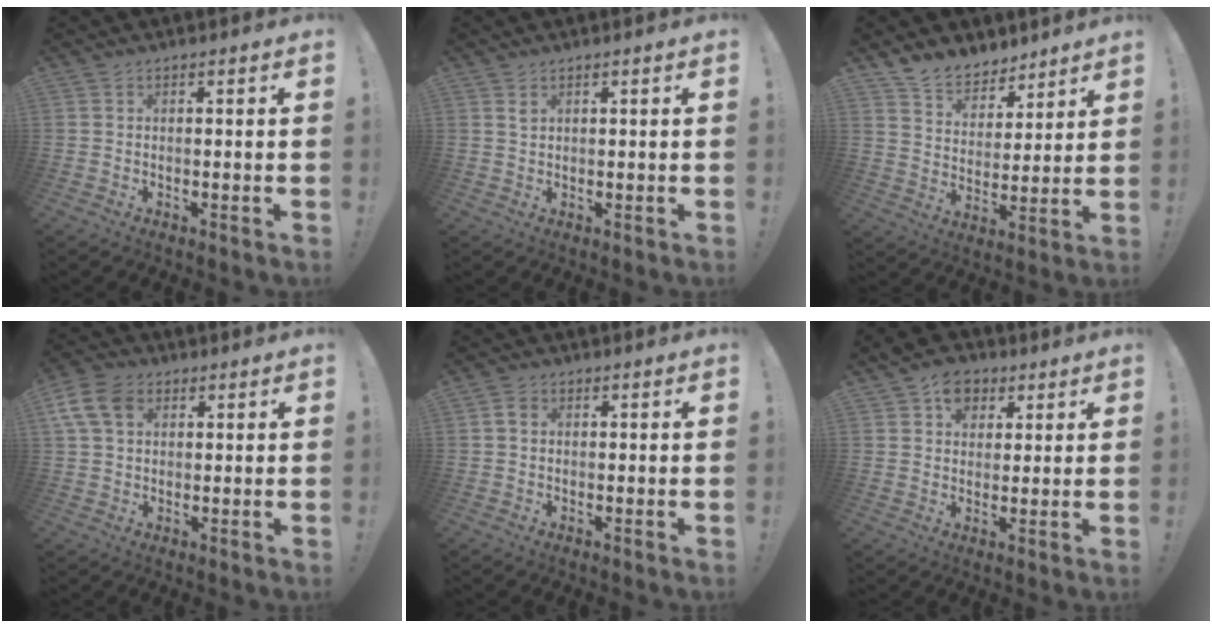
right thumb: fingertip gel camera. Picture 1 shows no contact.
{"total": 1.1, "force": [0.8, 0.5, 0.6], "torque": [0.001, -0.007, 0.012]}
{"total": 9.8, "force": [8.0, 5.3, 1.7], "torque": [-0.041, -0.063, 0.159]}
{"total": 10.3, "force": [3.8, 7.4, 6.1], "torque": [-0.129, -0.002, 0.075]}
{"total": 2.6, "force": [0.5, 2.0, 1.5], "torque": [-0.029, 0.006, 0.009]}
{"total": 9.1, "force": [4.1, 7.2, 3.6], "torque": [-0.056, -0.013, 0.083]}